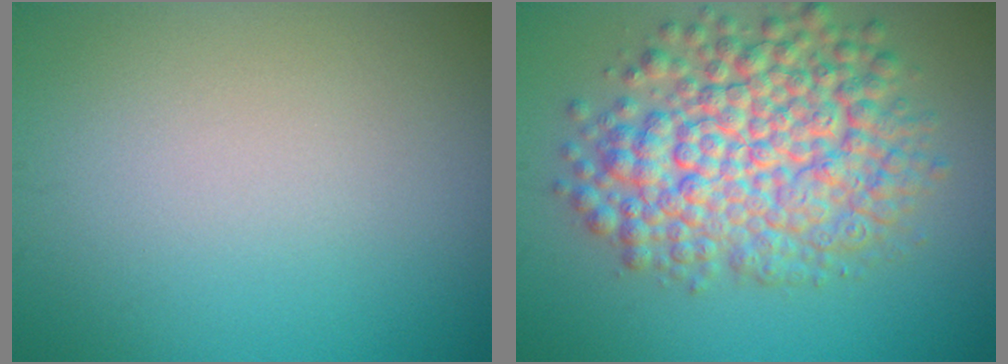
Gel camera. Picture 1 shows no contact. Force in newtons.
{"total": 9.3, "press": 9.3, "slide": 0.3}